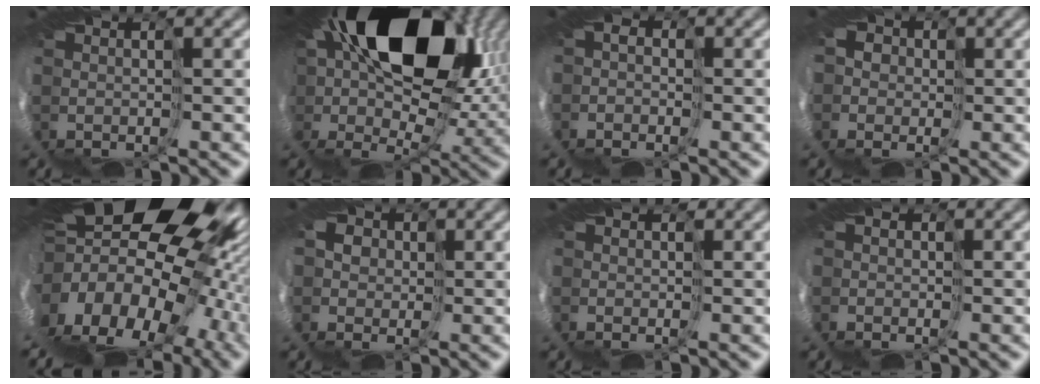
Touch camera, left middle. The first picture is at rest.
{"total": 16.4, "force": [6.0, 10.5, 11.1], "torque": [-0.185, 0.004, 0.091]}
{"total": 2.4, "force": [-1.3, 1.8, 0.9], "torque": [-0.015, 0.008, -0.028]}
{"total": 5.7, "force": [-1.0, 5.5, 1.3], "torque": [-0.039, 0.007, -0.052]}
{"total": 17.9, "force": [-1.5, 13.6, 11.5], "torque": [-0.199, -0.004, -0.086]}
{"total": 6.3, "force": [-0.1, 6.1, 1.6], "torque": [-0.042, 0.009, -0.040]}
{"total": 1.1, "force": [0.1, 0.9, 0.5], "torque": [-0.011, 0.006, -0.005]}
{"total": 1.4, "force": [-0.6, 1.1, 0.5], "torque": [-0.010, 0.008, -0.016]}